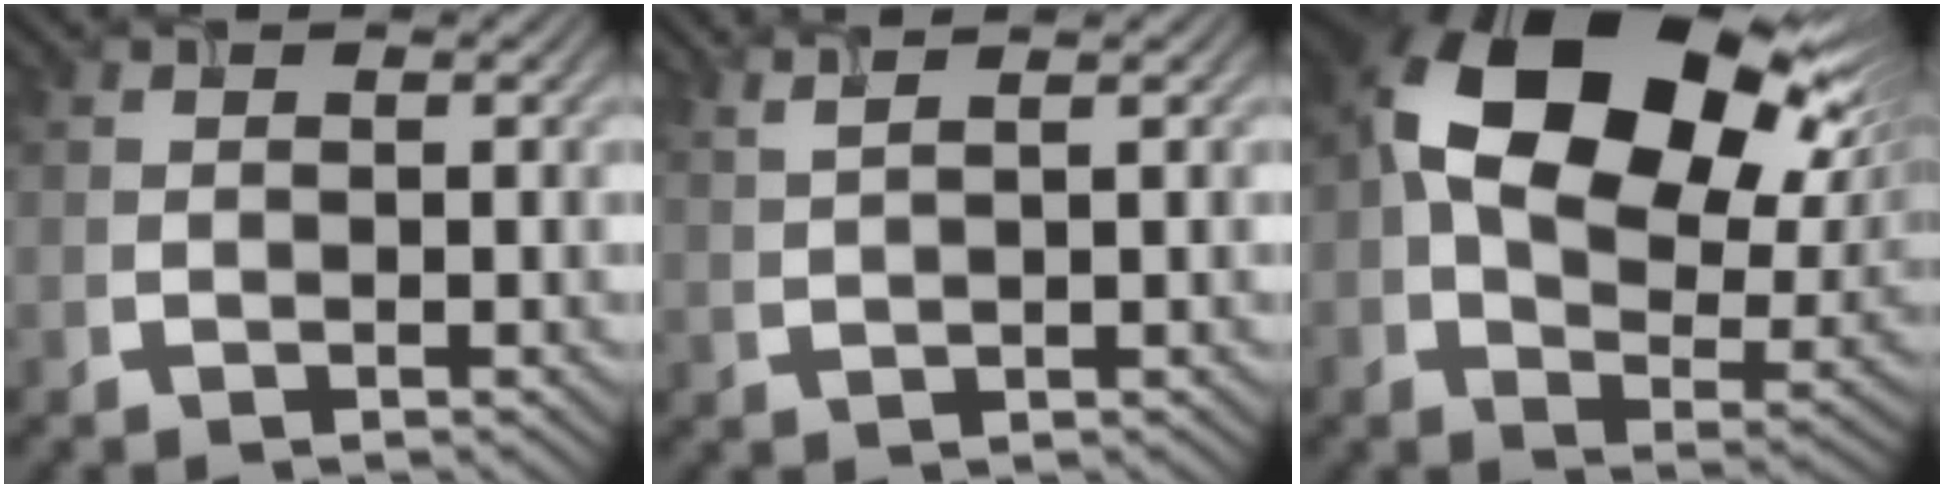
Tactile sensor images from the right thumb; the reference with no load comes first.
{"total": 3.3, "force": [2.2, 0.7, 2.4], "torque": [-0.034, 0.011, 0.027]}
{"total": 20.0, "force": [6.6, 12.1, 14.5], "torque": [-0.285, 0.004, 0.126]}